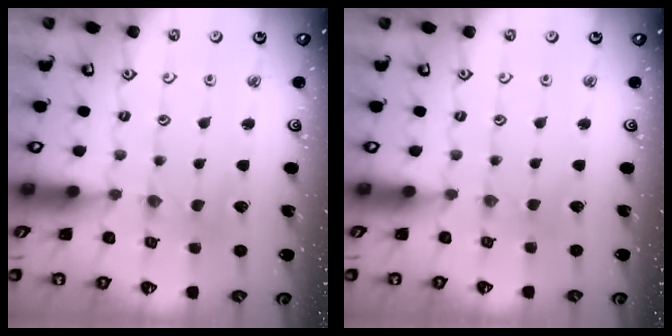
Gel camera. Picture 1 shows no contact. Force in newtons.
{"total": 1.0, "press": 1.0, "slide": 0.2}